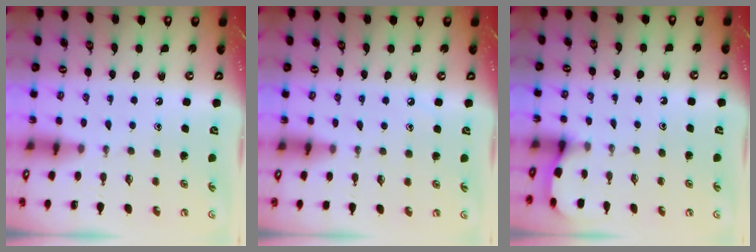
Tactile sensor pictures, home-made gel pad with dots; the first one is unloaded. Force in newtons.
{"total": 3.7, "press": 3.6, "slide": 0.6}
{"total": 2.2, "press": 2.2, "slide": 0.3}